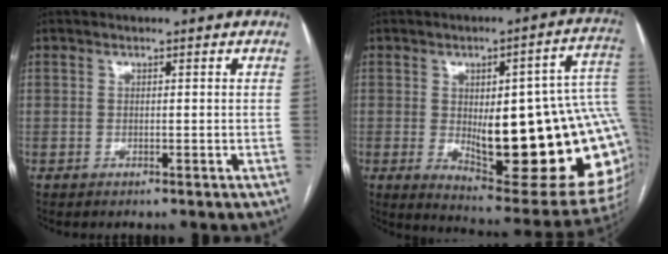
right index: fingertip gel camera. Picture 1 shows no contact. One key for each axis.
{"total": 27.4, "fx": -0.5, "fy": 6.8, "fz": 26.6, "tx": -0.269, "ty": 0.011, "tz": 0.011}